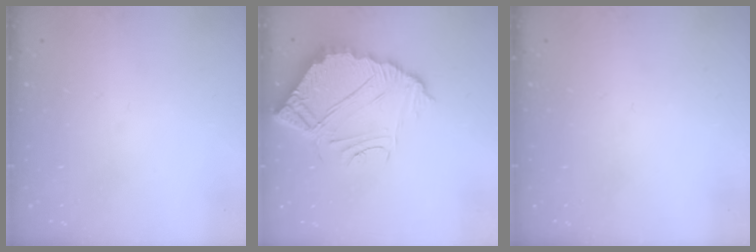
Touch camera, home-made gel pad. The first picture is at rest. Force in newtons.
{"total": 10.5, "press": 10.5, "slide": 0.7}
{"total": 0.0}